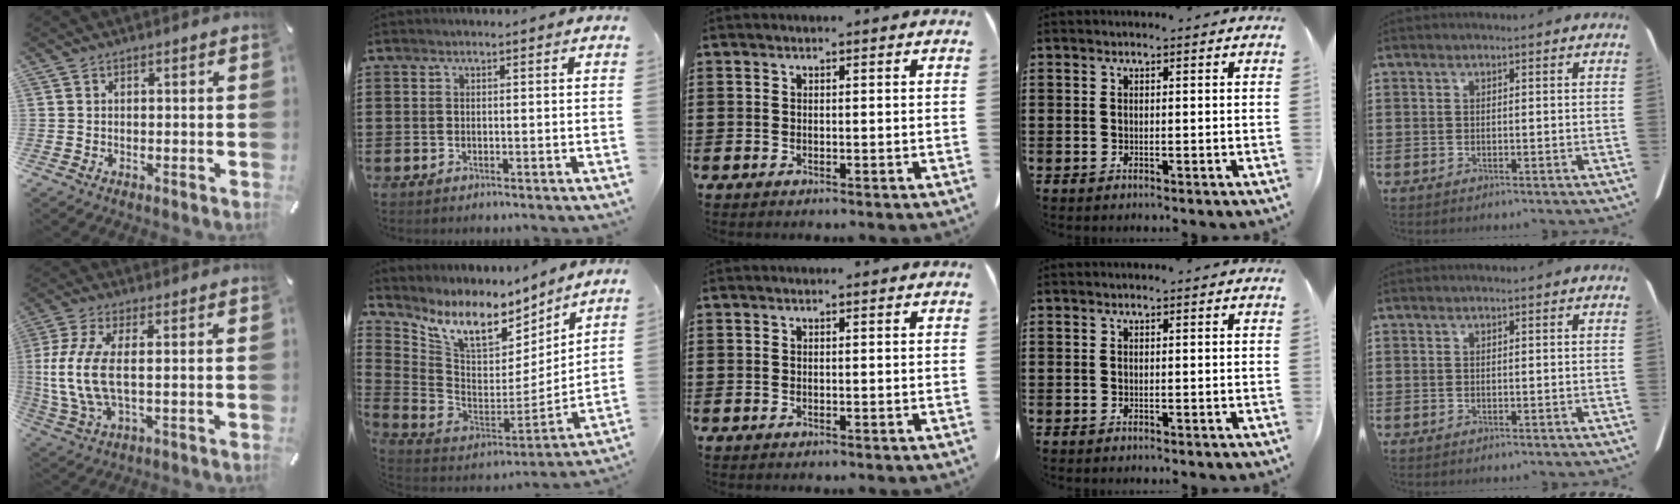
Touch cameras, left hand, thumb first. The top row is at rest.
{"thumb": {"total": 11.0, "force": [0.7, 4.0, 10.2], "torque": [-0.234, -0.020, 0.009]}, "index": {"total": 9.5, "force": [7.0, 3.8, 5.2], "torque": [-0.131, -0.046, 0.123]}}